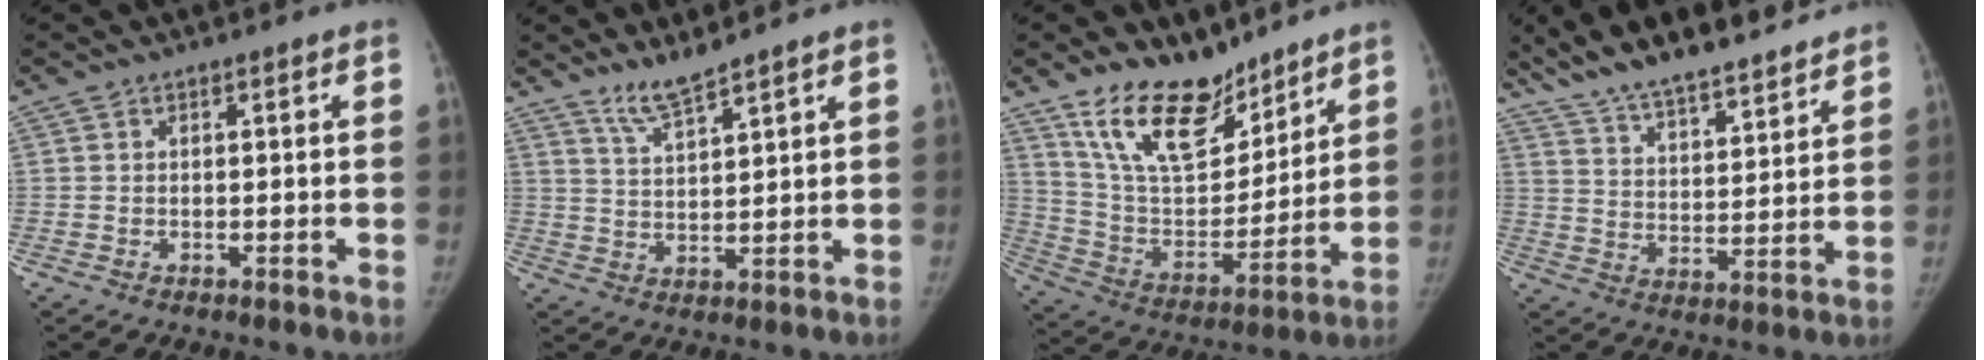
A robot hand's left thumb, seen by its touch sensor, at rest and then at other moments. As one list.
[{"total": 5.1, "force": [4.5, 0.0, 2.4], "torque": [-0.047, -0.038, 0.094]}, {"total": 18.4, "force": [13.4, 8.7, 9.1], "torque": [-0.113, -0.078, 0.249]}, {"total": 21.4, "force": [17.8, 5.6, 10.5], "torque": [-0.147, -0.053, 0.284]}]